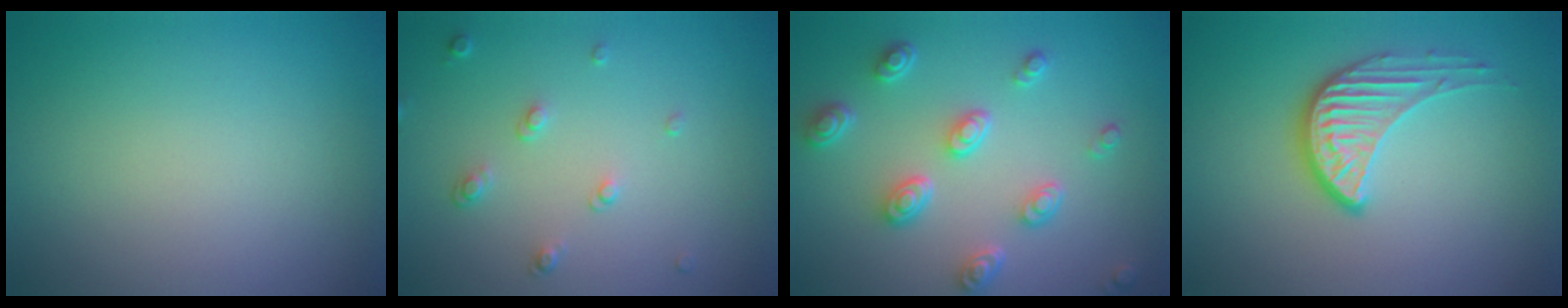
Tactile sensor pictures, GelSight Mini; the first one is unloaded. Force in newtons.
{"total": 1.5, "press": 1.0, "slide": 1.1}
{"total": 4.5, "press": 3.4, "slide": 2.9}
{"total": 3.8, "press": 2.9, "slide": 2.4}